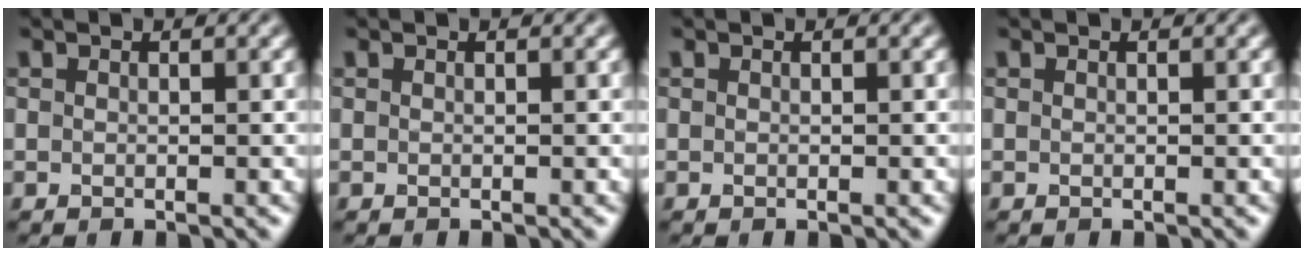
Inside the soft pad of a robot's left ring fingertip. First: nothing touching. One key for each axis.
{"total": 0.0}
{"total": 0.0}
{"total": 0.0}